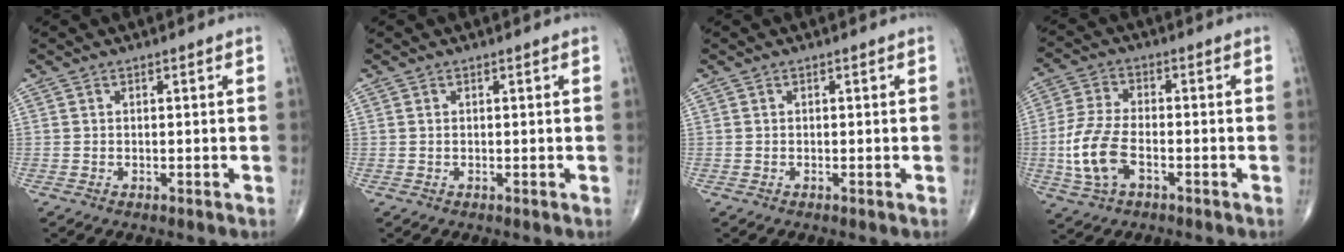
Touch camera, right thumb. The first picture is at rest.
{"total": 0.0}
{"total": 0.0}
{"total": 10.1, "force": [-2.8, 5.4, 8.1], "torque": [-0.179, 0.013, -0.055]}